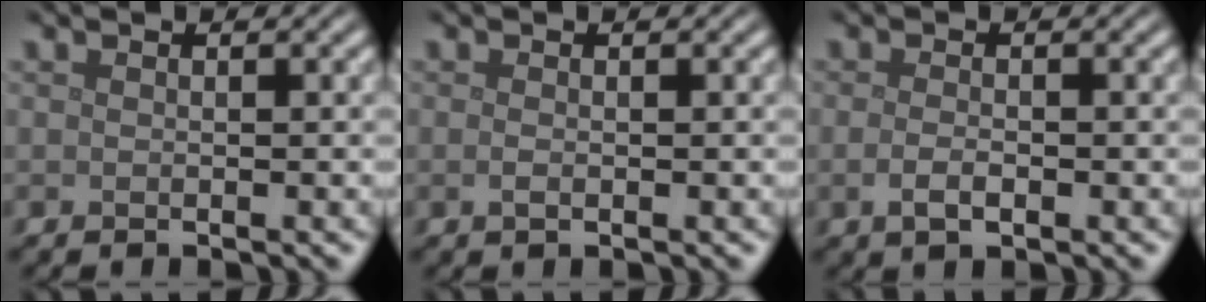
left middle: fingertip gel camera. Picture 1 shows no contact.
{"total": 0.7, "force": [-0.1, 0.3, 0.6], "torque": [-0.014, -0.003, -0.002]}
{"total": 1.6, "force": [-0.5, 0.7, 1.3], "torque": [-0.031, -0.004, -0.011]}